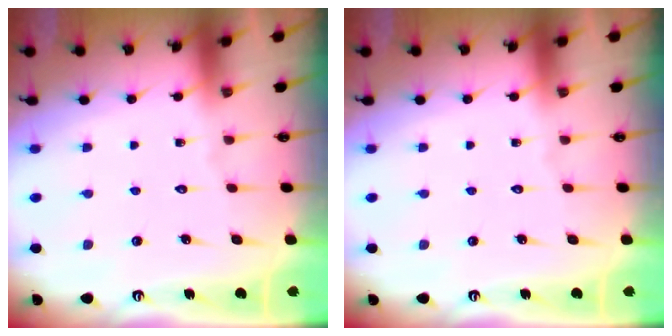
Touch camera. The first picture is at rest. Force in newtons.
{"total": 0.0}